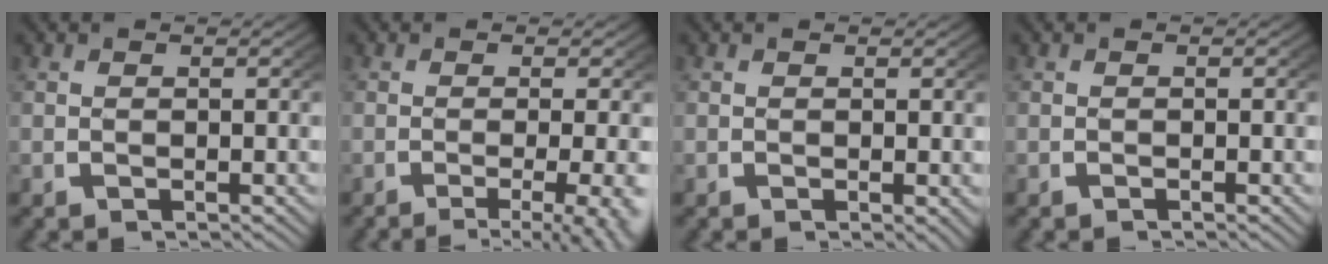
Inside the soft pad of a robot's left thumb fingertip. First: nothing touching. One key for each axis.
{"total": 6.4, "fx": -4.1, "fy": 2.2, "fz": 4.4, "tx": -0.066, "ty": -0.022, "tz": -0.050}
{"total": 0.6, "fx": 0.0, "fy": 0.2, "fz": 0.6, "tx": -0.009, "ty": -0.005, "tz": 0.004}
{"total": 0.0}